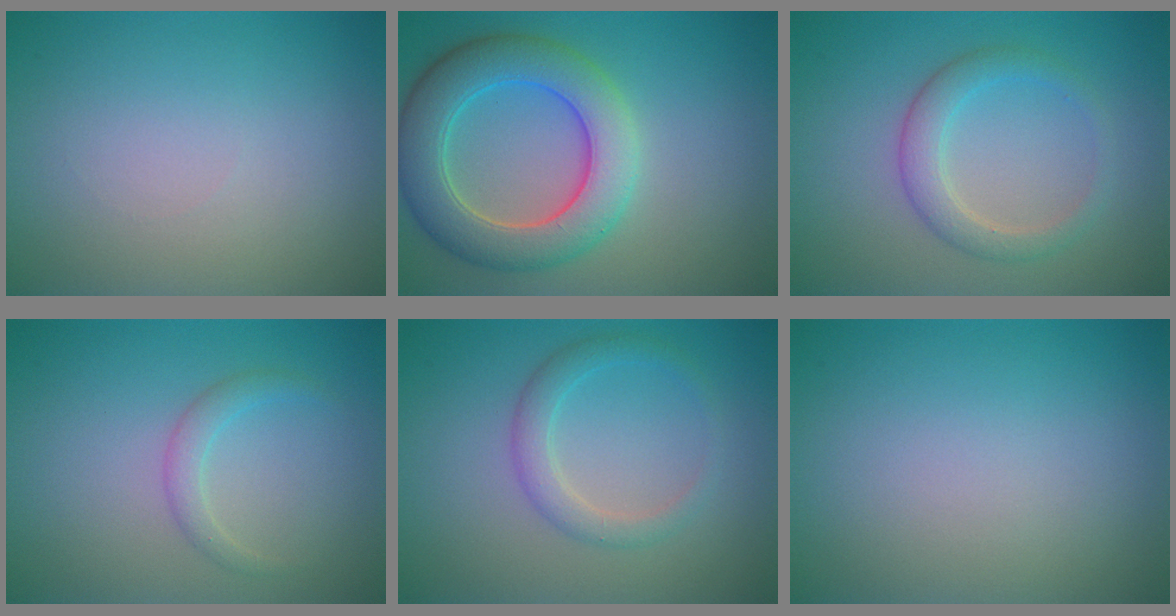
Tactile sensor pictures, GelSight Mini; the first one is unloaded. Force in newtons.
{"total": 7.5, "press": 7.4, "slide": 0.6}
{"total": 2.8, "press": 2.8, "slide": 0.2}
{"total": 1.5, "press": 1.5, "slide": 0.1}
{"total": 2.3, "press": 2.3, "slide": 0.0}
{"total": 0.0}